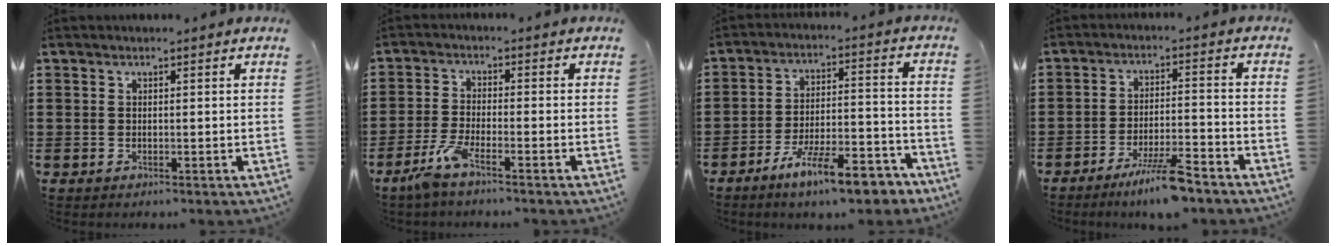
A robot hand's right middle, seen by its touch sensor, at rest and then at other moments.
{"total": 4.6, "force": [-3.3, 0.5, 3.2], "torque": [-0.080, -0.009, -0.066]}
{"total": 11.0, "force": [-8.4, 1.9, 6.8], "torque": [-0.106, 0.025, -0.154]}
{"total": 6.9, "force": [-5.3, 0.5, 4.4], "torque": [-0.080, -0.004, -0.095]}